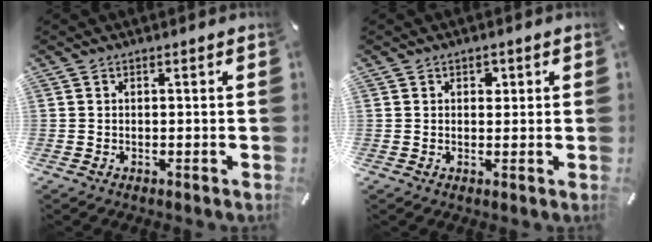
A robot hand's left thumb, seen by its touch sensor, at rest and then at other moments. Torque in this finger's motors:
{"motor_torque": [0.40, 0.51, 0.11, -0.15, 0.02]}